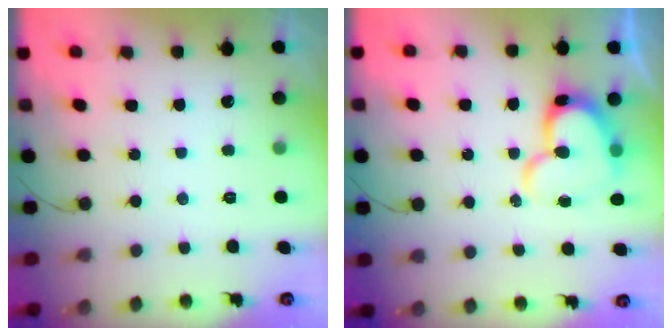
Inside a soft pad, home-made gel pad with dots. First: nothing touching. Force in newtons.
{"total": 14.9, "press": 14.8, "slide": 1.5}